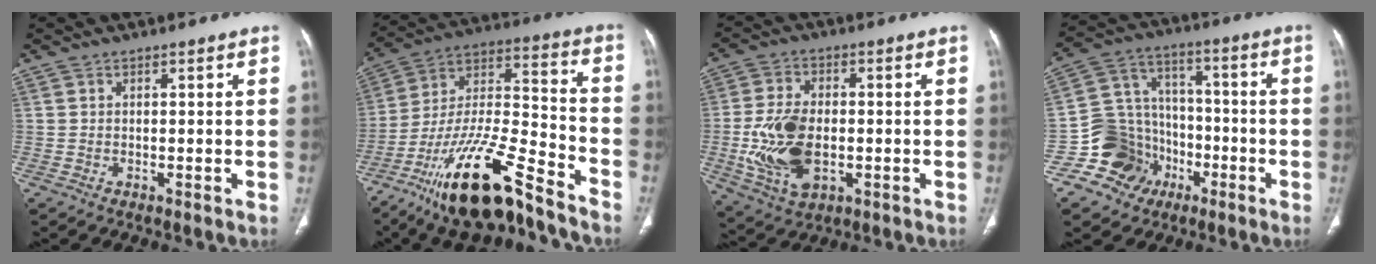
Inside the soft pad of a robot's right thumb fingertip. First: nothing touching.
{"total": 22.2, "force": [-15.7, 5.7, 14.6], "torque": [-0.292, 0.076, -0.279]}
{"total": 13.4, "force": [-2.1, 7.9, 10.5], "torque": [-0.206, 0.000, -0.029]}
{"total": 13.6, "force": [-6.1, 11.8, 3.0], "torque": [-0.009, 0.082, -0.097]}